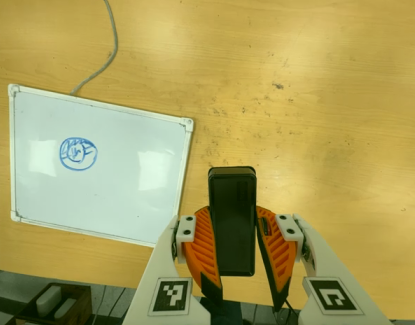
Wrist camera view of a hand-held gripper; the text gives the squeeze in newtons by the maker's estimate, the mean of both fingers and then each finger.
{"total": 11.0, "left": 8.6, "right": 13.4}